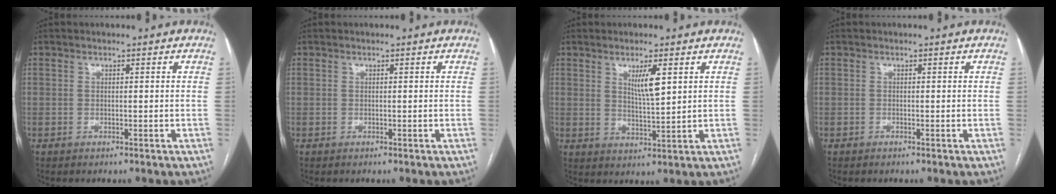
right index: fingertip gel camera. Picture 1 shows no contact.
{"total": 0.0}
{"total": 4.7, "force": [2.0, 0.5, 4.2], "torque": [-0.076, -0.009, 0.039]}
{"total": 0.0}